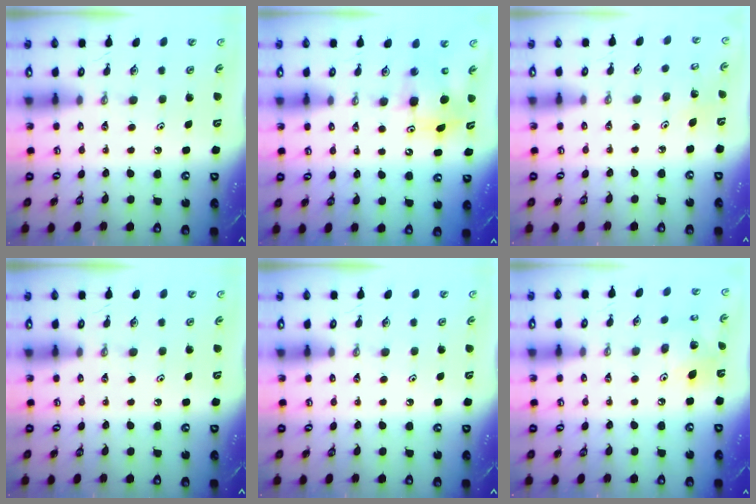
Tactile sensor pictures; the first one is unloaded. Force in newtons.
{"total": 8.0, "press": 7.8, "slide": 1.9}
{"total": 3.2, "press": 3.2, "slide": 0.2}
{"total": 0.0}
{"total": 0.0}
{"total": 11.3, "press": 11.2, "slide": 1.0}